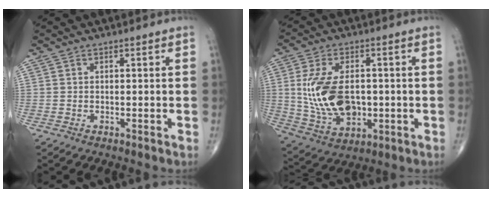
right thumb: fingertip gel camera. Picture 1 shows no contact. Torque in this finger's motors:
{"motor_torque": [-0.50, 0.80, 1.04, 0.12, 0.24]}